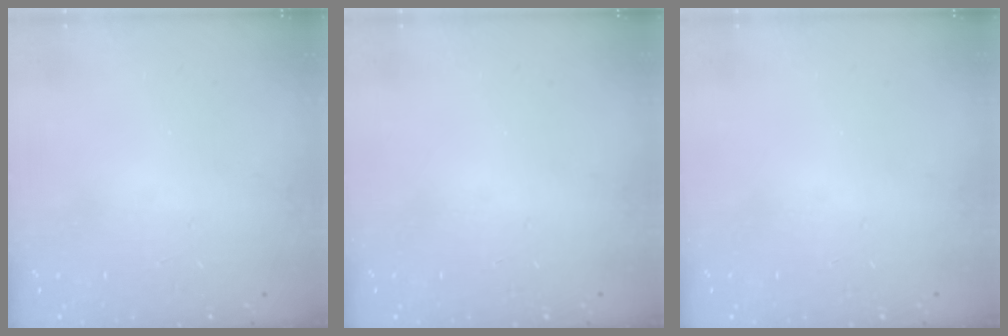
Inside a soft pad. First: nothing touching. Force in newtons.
{"total": 0.0}
{"total": 0.0}